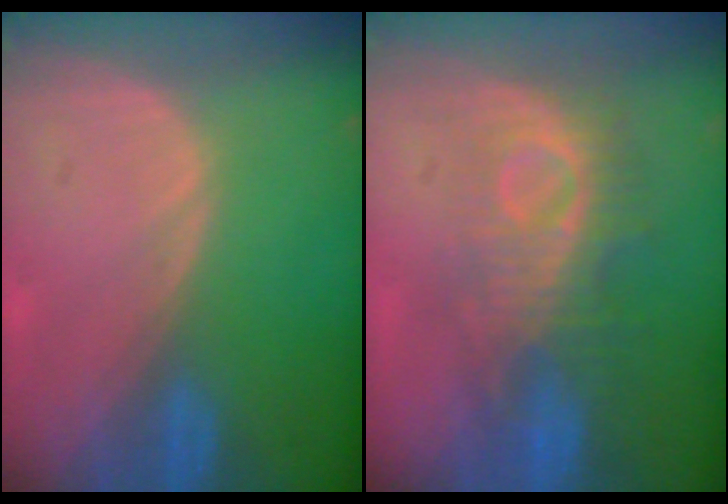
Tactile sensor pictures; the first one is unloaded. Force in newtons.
{"total": 9.1, "press": 8.4, "slide": 3.6}